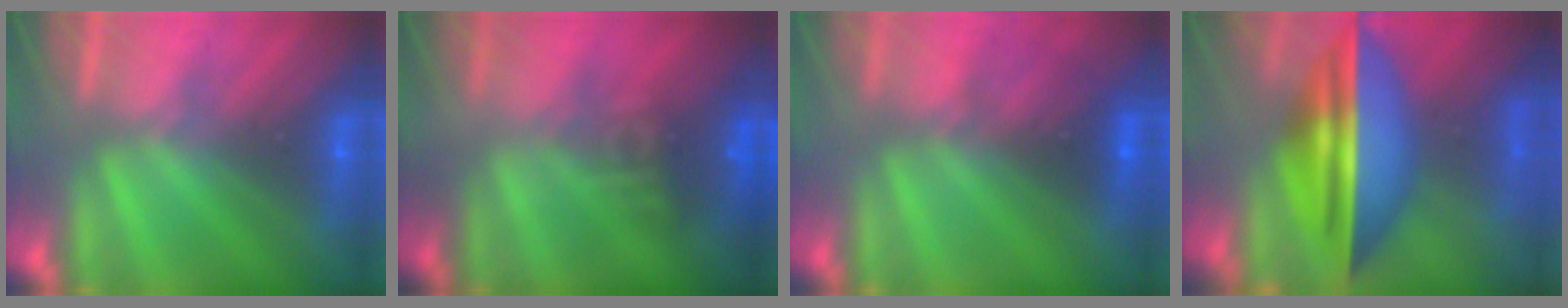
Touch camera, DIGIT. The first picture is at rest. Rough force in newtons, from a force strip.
{"total": 4.0}
{"total": 2.7}
{"total": 6.9}